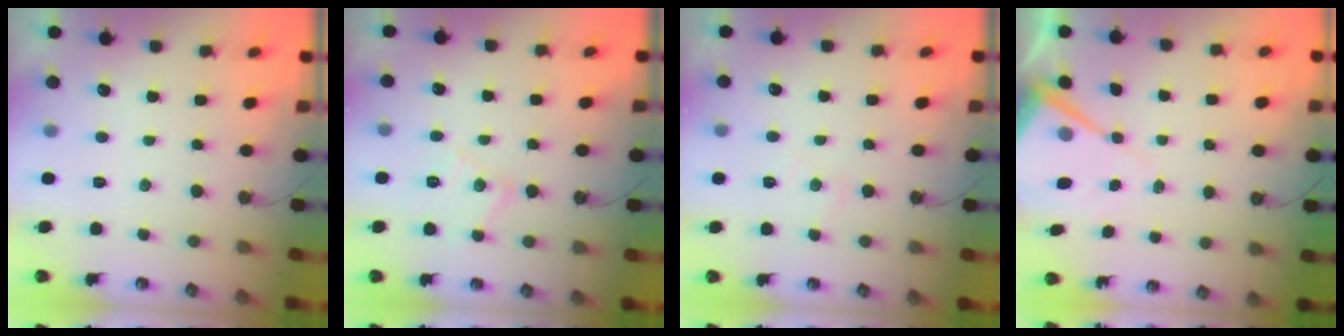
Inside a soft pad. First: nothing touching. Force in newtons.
{"total": 9.5, "press": 9.5, "slide": 0.6}
{"total": 5.6, "press": 5.5, "slide": 0.8}
{"total": 7.8, "press": 7.8, "slide": 0.7}